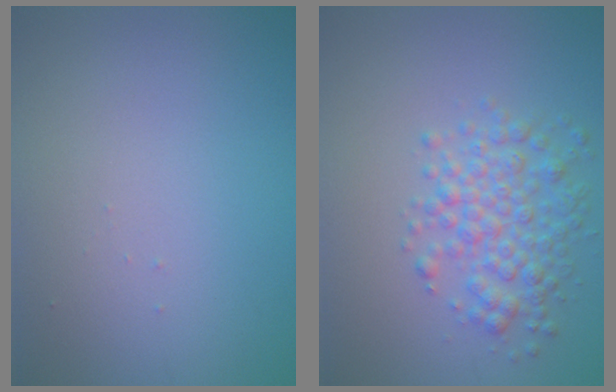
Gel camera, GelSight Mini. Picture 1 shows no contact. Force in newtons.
{"total": 3.7, "press": 3.7, "slide": 0.0}